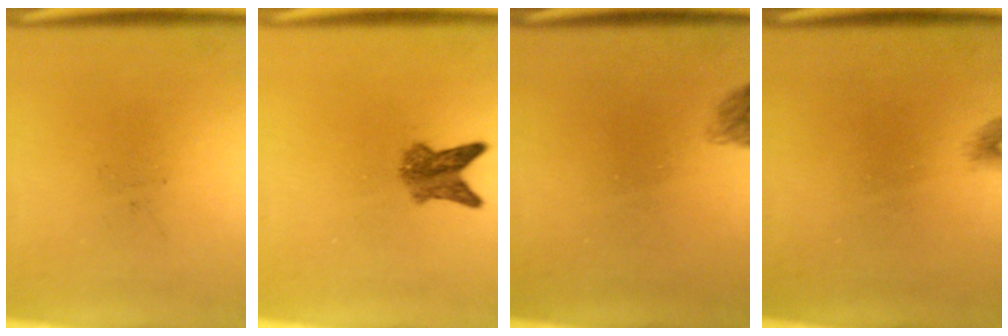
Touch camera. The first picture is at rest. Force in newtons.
{"total": 4.0}
{"total": 1.4}
{"total": 0.9}